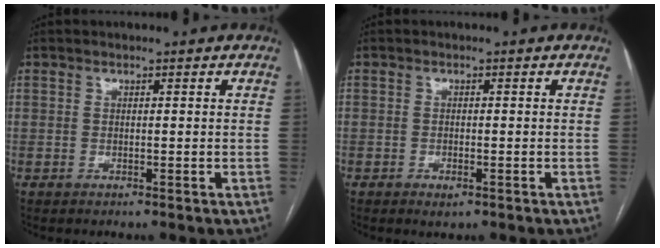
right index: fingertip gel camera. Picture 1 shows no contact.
{"total": 1.6, "force": [-0.9, 0.7, 1.1], "torque": [-0.016, 0.000, -0.007]}